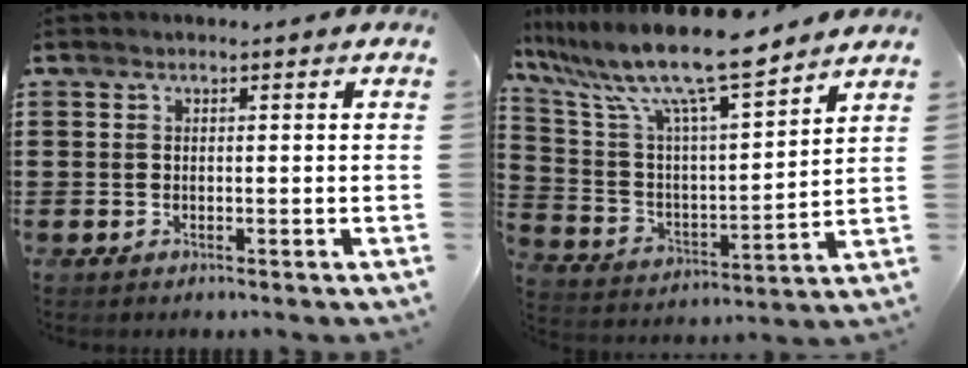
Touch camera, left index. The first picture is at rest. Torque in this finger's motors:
{"motor_torque": [2.14, 0.00, 1.05, 0.21]}